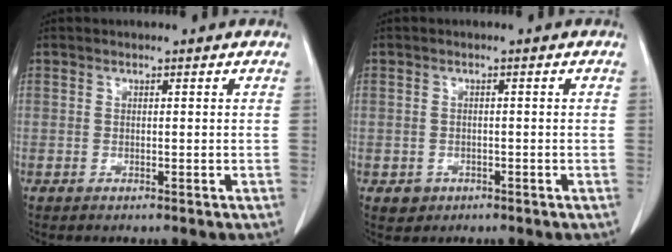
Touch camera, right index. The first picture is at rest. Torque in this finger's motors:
{"motor_torque": [-0.12, 0.00, -0.47, -0.09]}